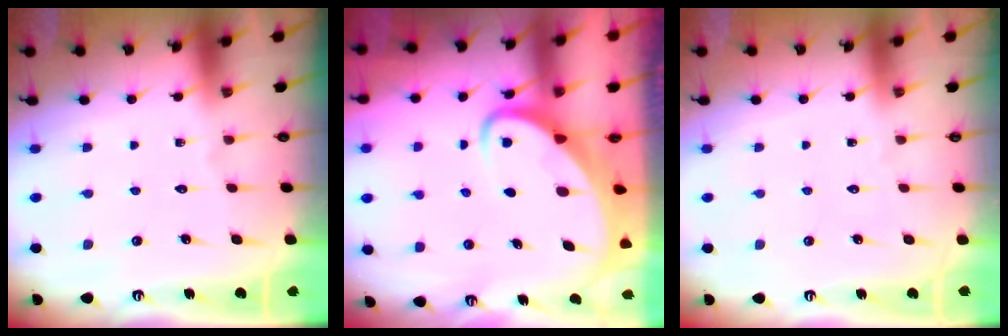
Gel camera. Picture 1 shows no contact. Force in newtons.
{"total": 4.1, "press": 4.0, "slide": 0.4}
{"total": 0.0}